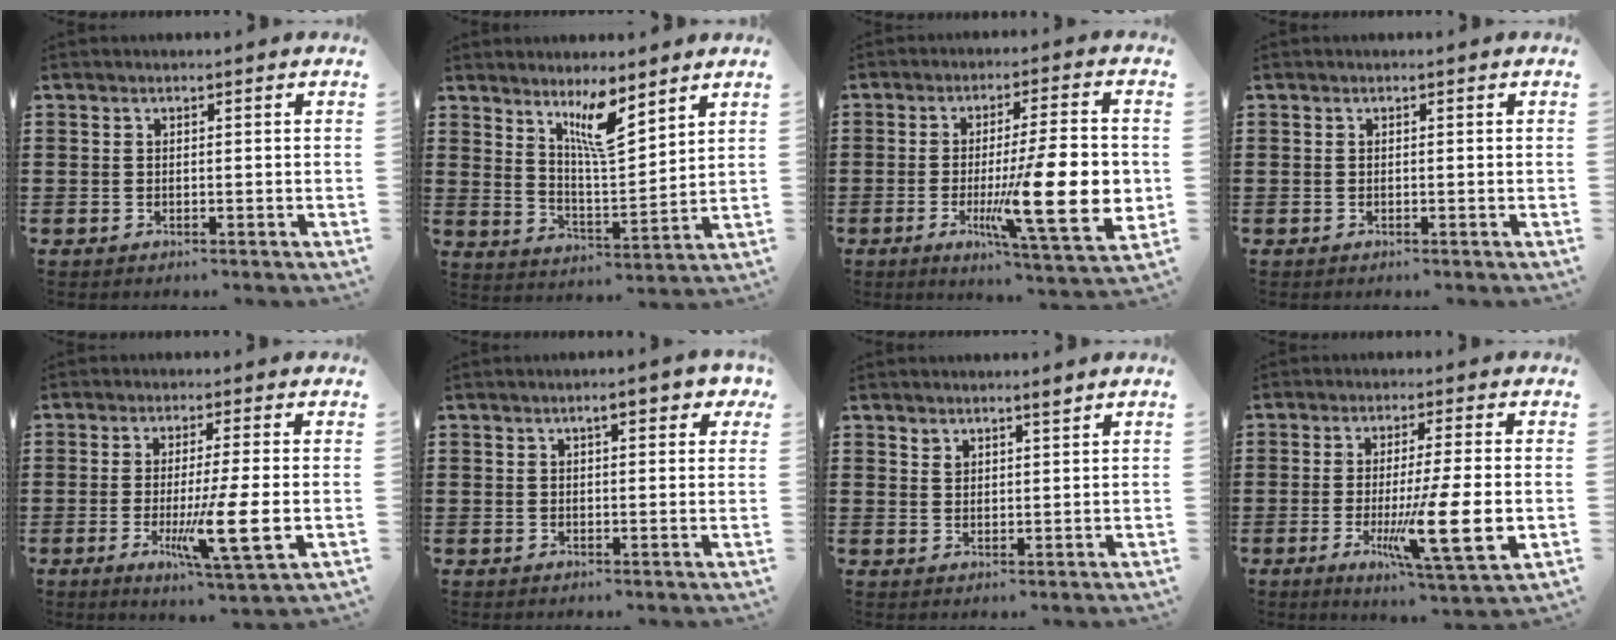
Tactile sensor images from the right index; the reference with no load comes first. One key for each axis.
{"total": 7.9, "fx": 5.5, "fy": 1.6, "fz": 5.4, "tx": -0.097, "ty": -0.024, "tz": 0.091}
{"total": 16.8, "fx": -2.2, "fy": 3.5, "fz": 16.3, "tx": -0.253, "ty": -0.018, "tz": -0.029}
{"total": 0.0}
{"total": 9.6, "fx": -1.9, "fy": 0.5, "fz": 9.4, "tx": -0.176, "ty": -0.025, "tz": -0.034}
{"total": 3.6, "fx": 2.0, "fy": 0.9, "fz": 2.8, "tx": -0.043, "ty": 0.003, "tz": 0.029}
{"total": 2.2, "fx": 2.1, "fy": 0.6, "fz": 0.6, "tx": -0.015, "ty": 0.001, "tz": 0.039}
{"total": 12.3, "fx": -2.1, "fy": 1.3, "fz": 12.0, "tx": -0.219, "ty": -0.026, "tz": -0.038}